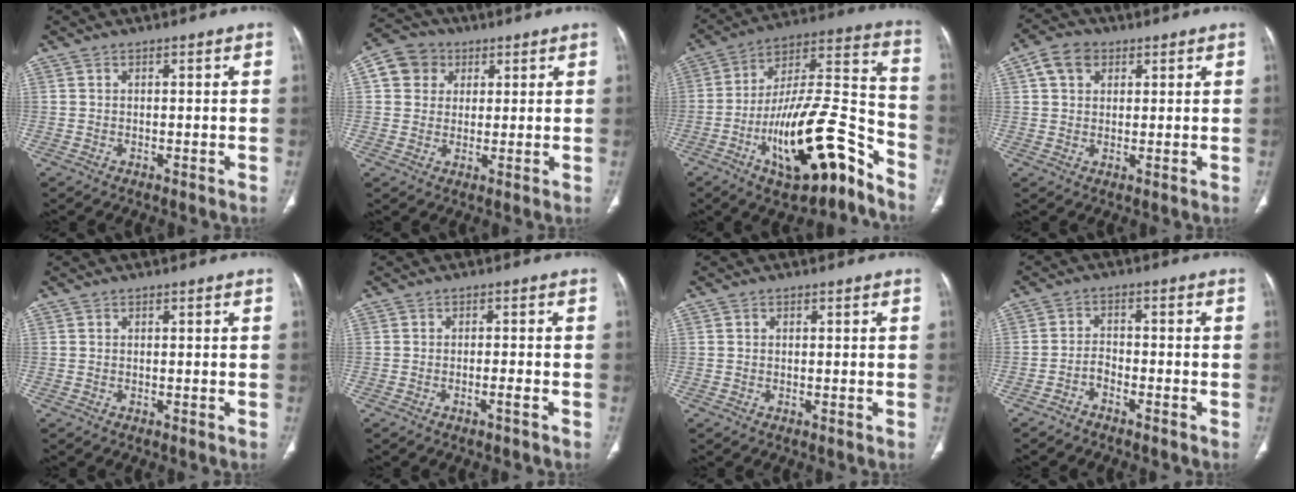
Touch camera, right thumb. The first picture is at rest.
{"total": 7.2, "force": [2.2, 6.5, 2.2], "torque": [-0.019, 0.003, 0.033]}
{"total": 22.7, "force": [-12.5, 7.6, 17.5], "torque": [-0.265, 0.092, -0.206]}
{"total": 5.7, "force": [2.3, 4.2, 3.0], "torque": [-0.040, 0.006, 0.039]}
{"total": 0.0}
{"total": 1.6, "force": [-1.0, 0.0, 1.2], "torque": [-0.024, 0.009, -0.017]}
{"total": 0.0}
{"total": 2.6, "force": [-2.2, 1.1, 1.0], "torque": [-0.016, 0.027, -0.039]}